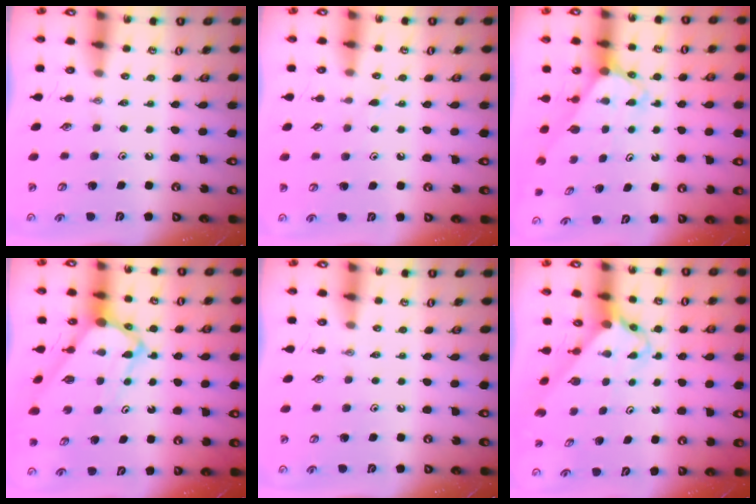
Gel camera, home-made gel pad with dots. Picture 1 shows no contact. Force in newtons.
{"total": 7.3, "press": 7.3, "slide": 0.7}
{"total": 2.6, "press": 2.6, "slide": 0.2}
{"total": 6.2, "press": 6.2, "slide": 0.5}
{"total": 0.0}
{"total": 2.6, "press": 2.6, "slide": 0.2}